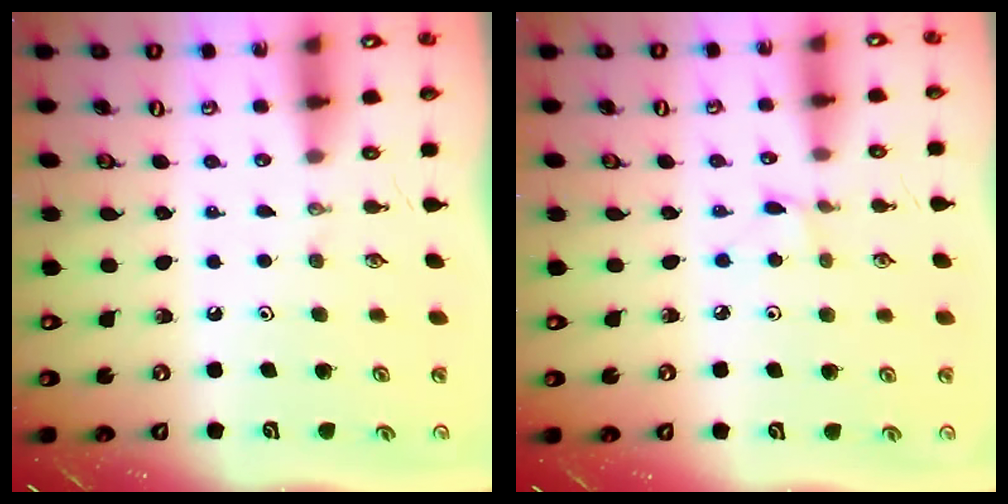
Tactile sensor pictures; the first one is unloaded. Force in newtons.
{"total": 1.5, "press": 1.5, "slide": 0.2}